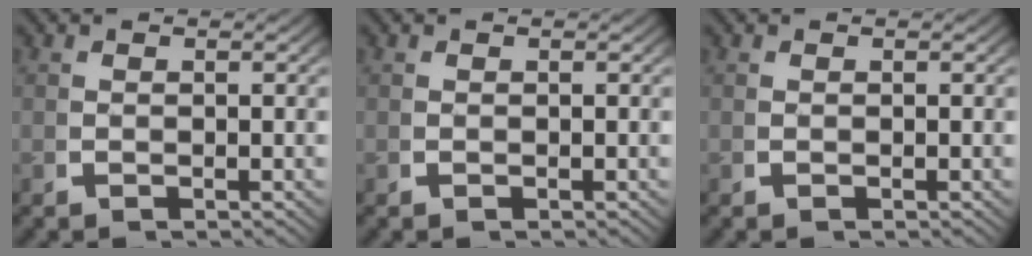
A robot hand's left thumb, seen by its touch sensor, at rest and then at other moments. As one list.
[{"total": 0.0}, {"total": 0.0}]